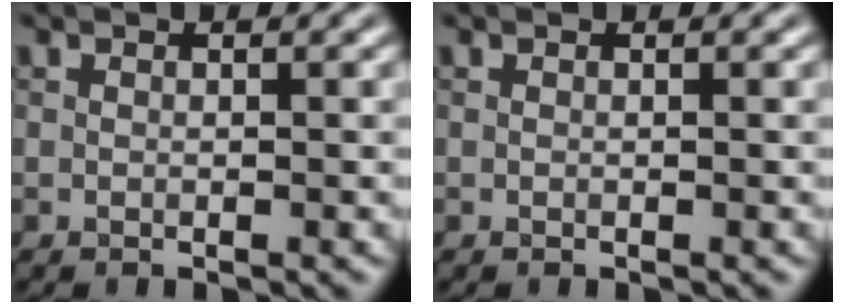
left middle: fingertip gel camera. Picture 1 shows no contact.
{"total": 0.0}